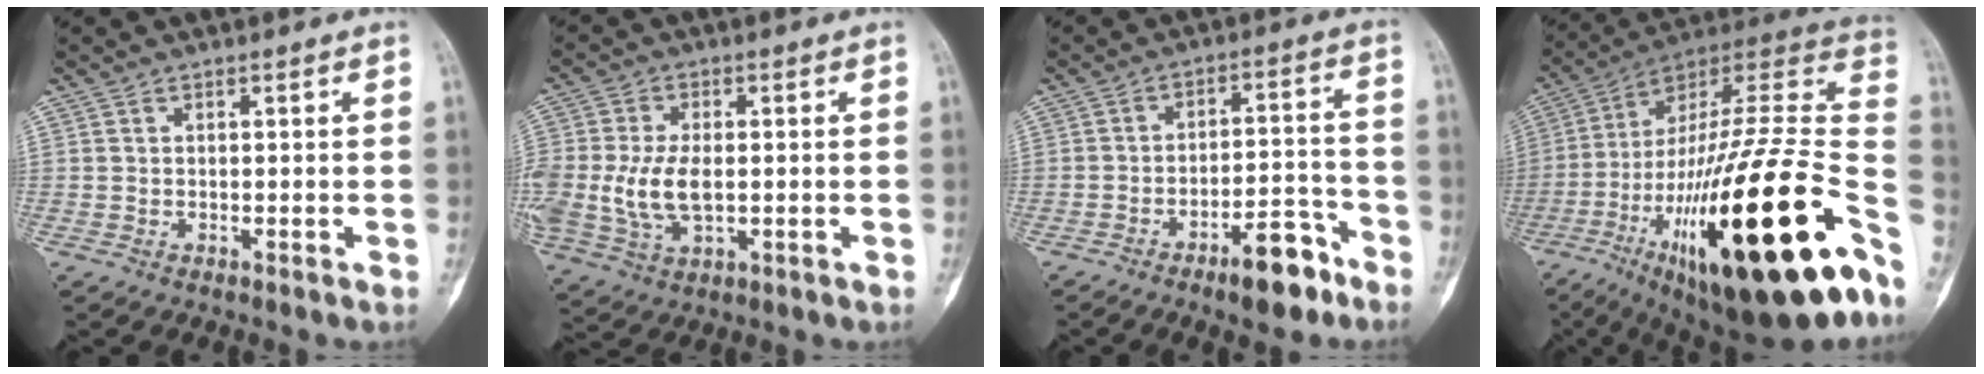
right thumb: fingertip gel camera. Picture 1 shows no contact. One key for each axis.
{"total": 11.1, "fx": -0.6, "fy": 6.4, "fz": 9.0, "tx": -0.194, "ty": -0.002, "tz": -0.004}
{"total": 9.7, "fx": -6.3, "fy": 3.4, "fz": 6.6, "tx": -0.087, "ty": 0.054, "tz": -0.095}
{"total": 40.8, "fx": -14.1, "fy": 9.7, "fz": 37.1, "tx": -0.553, "ty": 0.037, "tz": -0.231}